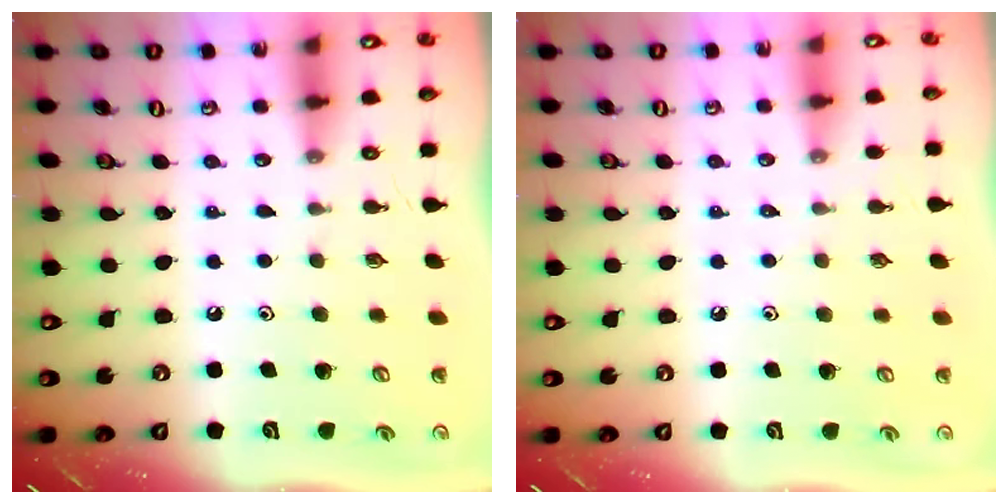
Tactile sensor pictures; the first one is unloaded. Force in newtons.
{"total": 1.9, "press": 1.9, "slide": 0.4}